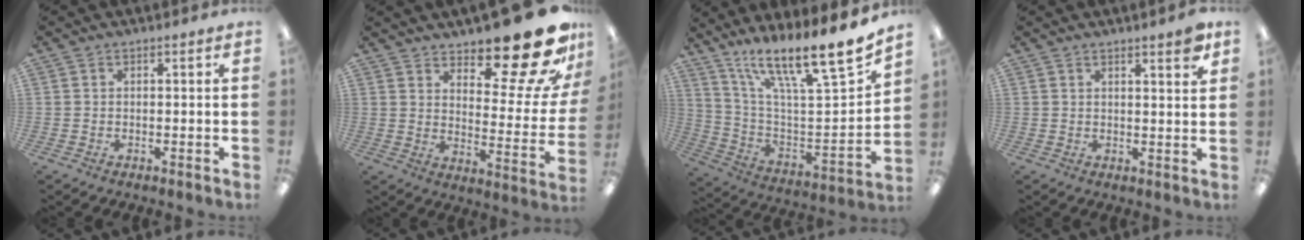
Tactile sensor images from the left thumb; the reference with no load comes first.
{"total": 20.3, "force": [15.1, 6.7, 11.8], "torque": [-0.140, -0.115, 0.243]}
{"total": 17.9, "force": [15.1, 1.1, 9.6], "torque": [-0.142, -0.133, 0.239]}
{"total": 3.7, "force": [2.9, 0.3, 2.3], "torque": [-0.028, -0.019, 0.044]}